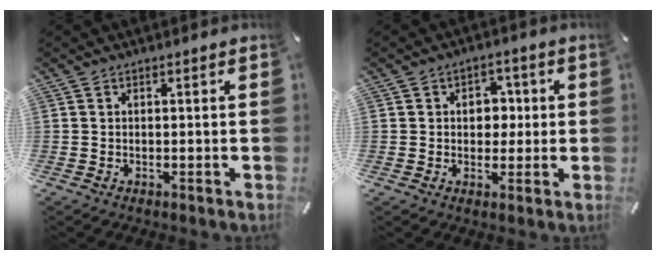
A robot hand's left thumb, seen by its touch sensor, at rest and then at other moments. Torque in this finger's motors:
{"motor_torque": [0.13, 0.10, 0.39, -0.39, 0.09]}